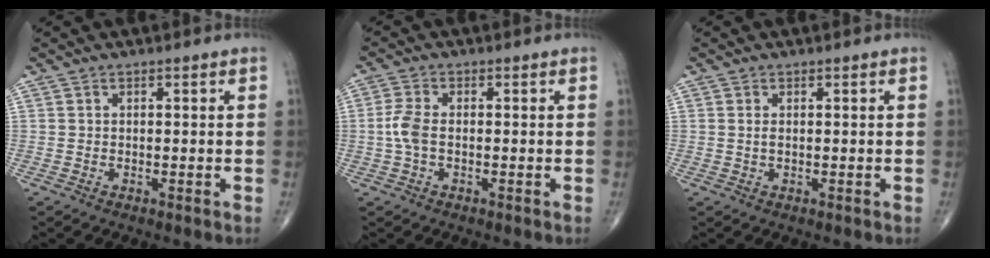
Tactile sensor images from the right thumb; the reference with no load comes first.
{"total": 4.2, "force": [-0.4, 2.2, 3.5], "torque": [-0.091, 0.009, -0.013]}
{"total": 0.9, "force": [0.2, 0.4, 0.8], "torque": [-0.013, -0.001, 0.004]}